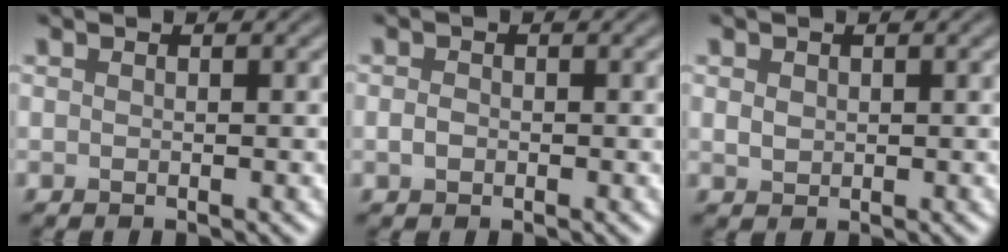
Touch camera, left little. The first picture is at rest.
{"total": 0.9, "force": [-0.3, 0.7, 0.6], "torque": [-0.013, -0.001, -0.007]}
{"total": 1.1, "force": [0.3, 0.9, 0.5], "torque": [-0.012, -0.001, 0.008]}